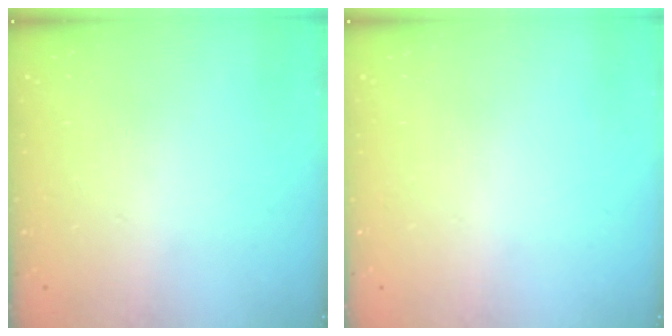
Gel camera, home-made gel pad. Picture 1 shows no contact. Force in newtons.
{"total": 0.0}